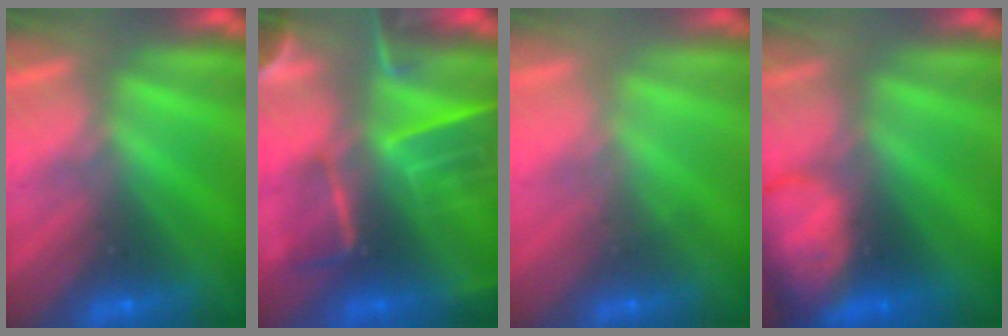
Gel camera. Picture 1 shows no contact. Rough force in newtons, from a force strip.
{"total": 8.9}
{"total": 2.3}
{"total": 7.8}